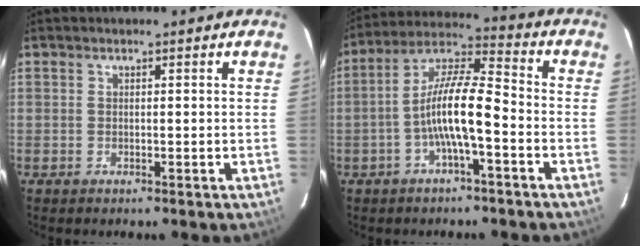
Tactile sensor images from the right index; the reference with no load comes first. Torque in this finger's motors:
{"motor_torque": [1.28, -0.86, 0.86, 0.21]}